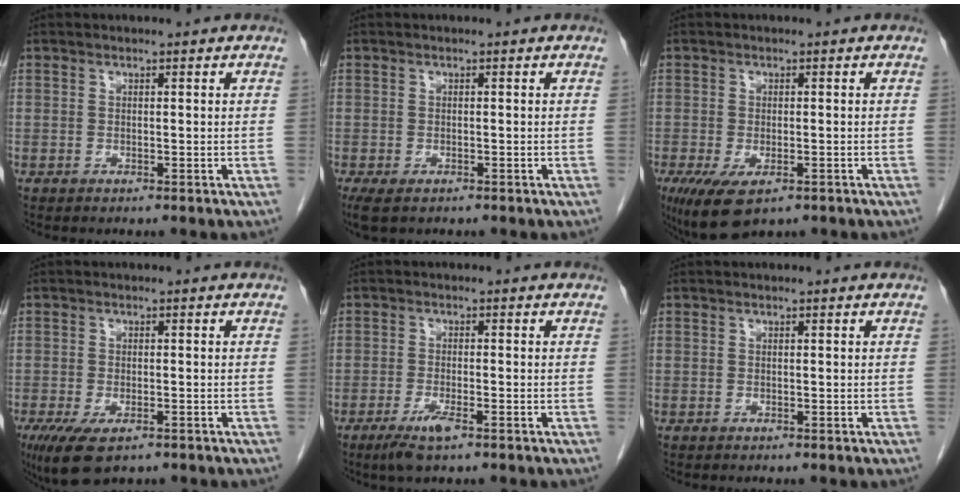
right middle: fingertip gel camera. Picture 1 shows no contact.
{"total": 3.8, "force": [-2.5, 1.8, 2.2], "torque": [-0.041, -0.010, -0.038]}
{"total": 7.0, "force": [-3.9, 2.9, 5.0], "torque": [-0.084, -0.016, -0.058]}
{"total": 7.0, "force": [-4.3, 2.9, 4.8], "torque": [-0.083, -0.015, -0.069]}
{"total": 3.8, "force": [-2.3, 0.5, 3.0], "torque": [-0.065, -0.009, -0.043]}
{"total": 0.0}